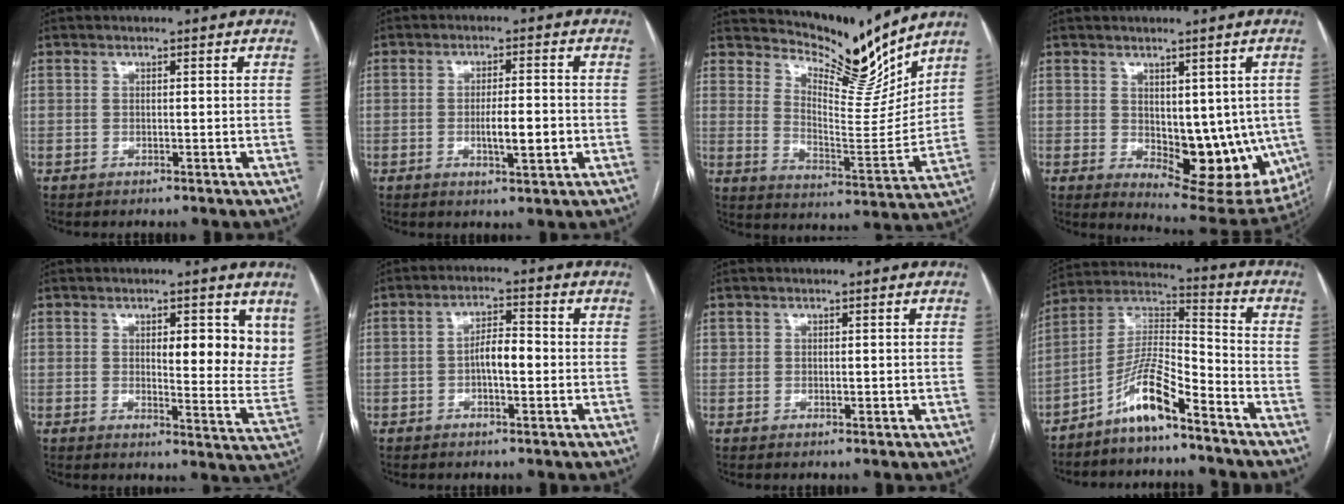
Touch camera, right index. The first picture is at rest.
{"total": 5.2, "force": [-1.1, 1.0, 5.0], "torque": [-0.085, -0.005, -0.015]}
{"total": 11.2, "force": [10.8, 1.4, 2.6], "torque": [-0.052, -0.042, 0.175]}
{"total": 14.1, "force": [-1.6, 7.3, 12.0], "torque": [-0.145, -0.011, -0.003]}
{"total": 10.4, "force": [4.6, 3.4, 8.7], "torque": [-0.097, -0.016, 0.059]}
{"total": 5.0, "force": [-0.7, 1.2, 4.8], "torque": [-0.091, 0.010, -0.014]}
{"total": 1.3, "force": [0.5, 1.1, 0.4], "torque": [-0.002, 0.004, 0.010]}
{"total": 10.1, "force": [-6.9, 1.4, 7.3], "torque": [-0.153, 0.013, -0.135]}